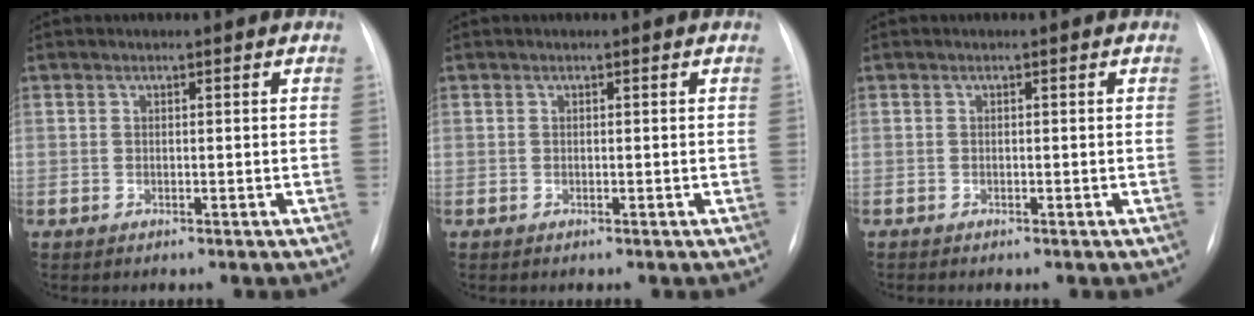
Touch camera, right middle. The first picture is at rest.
{"total": 0.0}
{"total": 0.0}